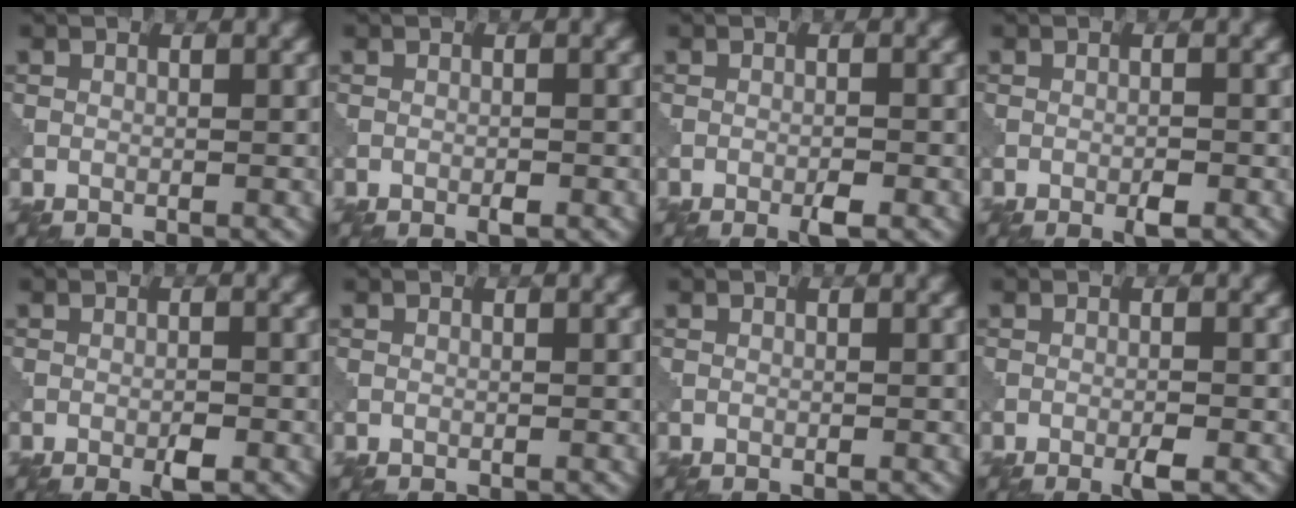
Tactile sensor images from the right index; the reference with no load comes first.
{"total": 0.7, "force": [-0.4, 0.2, 0.6], "torque": [-0.013, 0.000, -0.007]}
{"total": 1.6, "force": [-0.9, 0.2, 1.3], "torque": [-0.020, 0.000, -0.016]}
{"total": 1.4, "force": [-0.7, 0.4, 1.2], "torque": [-0.020, -0.001, -0.013]}
{"total": 1.7, "force": [-0.9, 0.4, 1.4], "torque": [-0.023, 0.000, -0.016]}
{"total": 0.0}
{"total": 0.0}
{"total": 1.6, "force": [-0.9, 0.1, 1.3], "torque": [-0.021, 0.000, -0.017]}